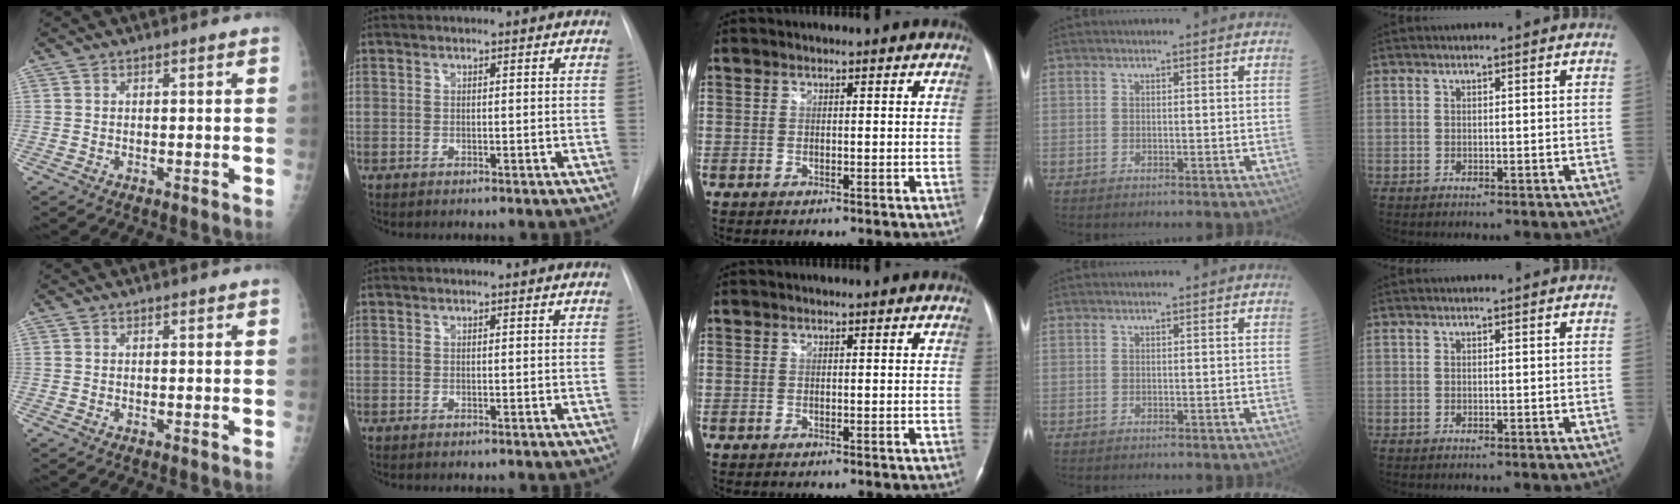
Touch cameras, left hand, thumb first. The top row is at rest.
{}